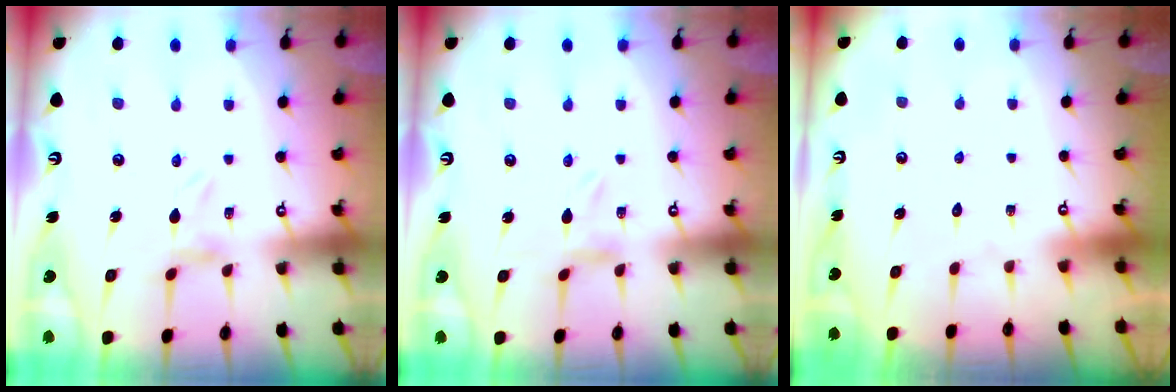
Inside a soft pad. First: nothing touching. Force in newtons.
{"total": 0.0}
{"total": 1.8, "press": 1.8, "slide": 0.1}